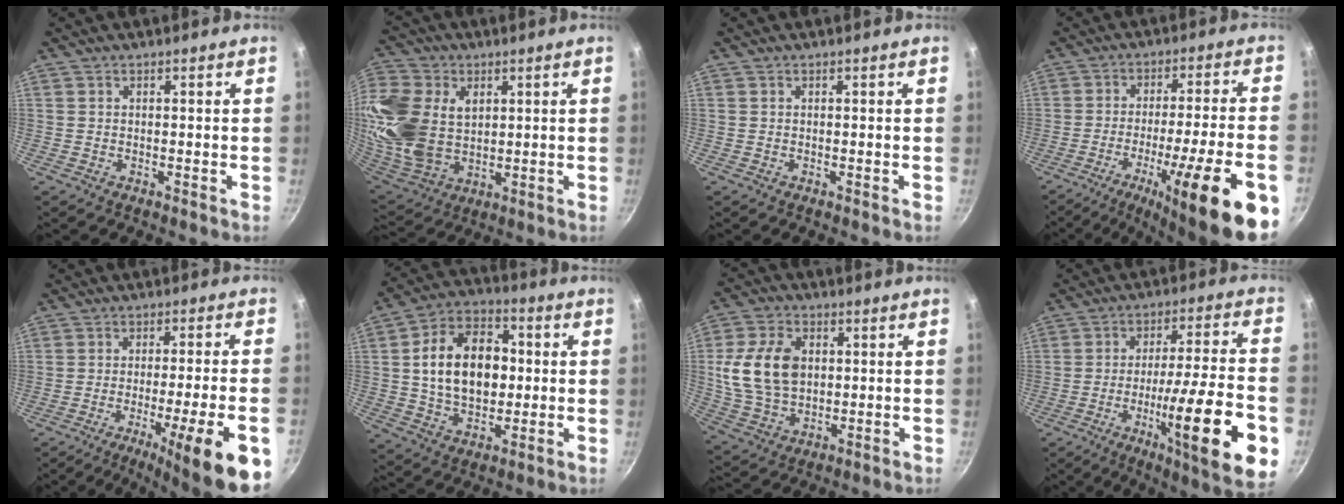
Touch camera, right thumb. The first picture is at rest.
{"total": 21.0, "force": [4.1, 14.9, 14.3], "torque": [-0.309, -0.016, 0.086]}
{"total": 0.0}
{"total": 20.7, "force": [-9.9, 2.8, 18.0], "torque": [-0.247, 0.034, -0.147]}
{"total": 16.1, "force": [-7.3, 1.9, 14.2], "torque": [-0.182, 0.022, -0.102]}
{"total": 17.5, "force": [1.4, 12.0, 12.8], "torque": [-0.179, 0.019, 0.017]}
{"total": 14.4, "force": [1.9, 10.1, 10.1], "torque": [-0.178, 0.001, 0.040]}
{"total": 22.8, "force": [-7.6, 4.0, 21.2], "torque": [-0.298, 0.028, -0.113]}